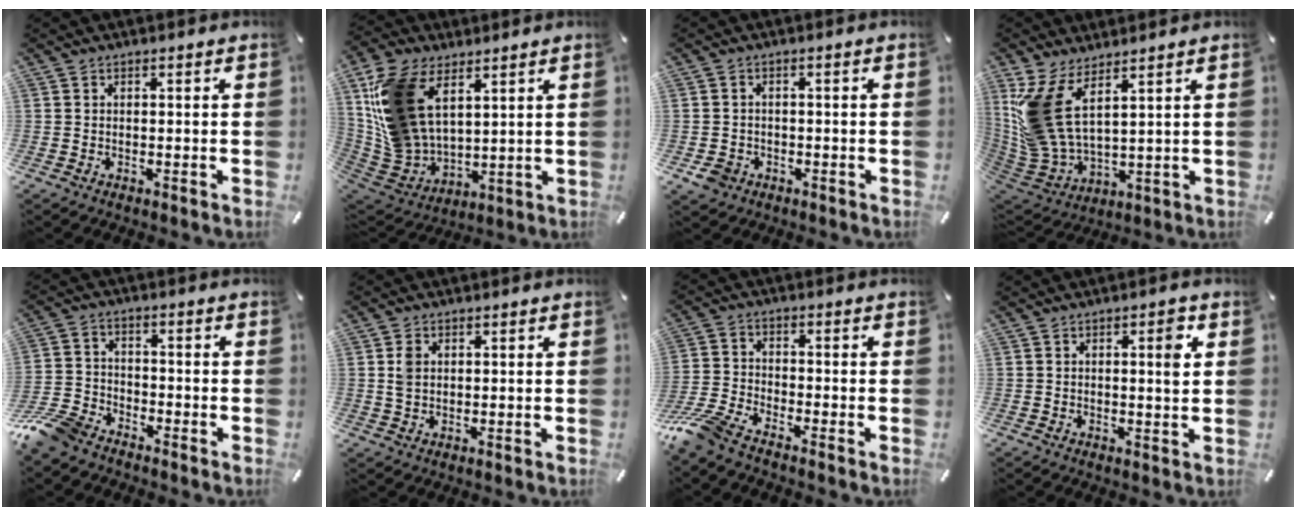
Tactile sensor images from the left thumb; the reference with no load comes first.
{"total": 17.8, "force": [7.8, 12.1, 10.5], "torque": [-0.252, -0.036, 0.148]}
{"total": 3.9, "force": [-1.8, 3.2, 1.3], "torque": [-0.033, 0.004, -0.034]}
{"total": 13.4, "force": [6.9, 6.7, 9.4], "torque": [-0.232, -0.045, 0.128]}
{"total": 8.9, "force": [-7.4, 3.9, 3.0], "torque": [-0.073, 0.031, -0.146]}
{"total": 3.2, "force": [0.7, 2.4, 2.0], "torque": [-0.036, 0.003, 0.011]}
{"total": 8.0, "force": [-6.7, 2.1, 3.8], "torque": [-0.102, 0.011, -0.136]}
{"total": 4.3, "force": [1.3, 1.3, 3.9], "torque": [-0.048, -0.007, 0.013]}